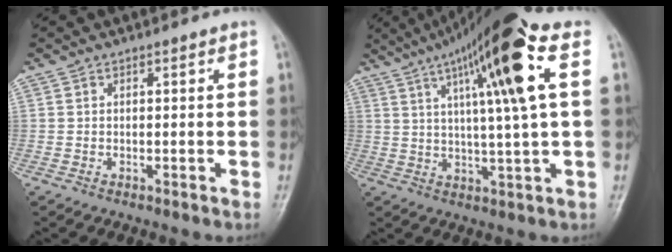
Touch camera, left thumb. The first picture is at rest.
{"total": 17.8, "force": [6.2, 1.9, 16.6], "torque": [-0.278, 0.007, 0.095]}